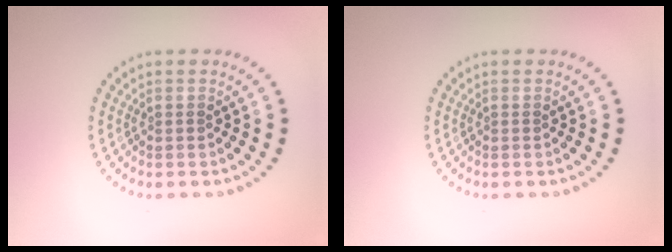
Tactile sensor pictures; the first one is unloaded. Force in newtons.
{"total": 0.0}